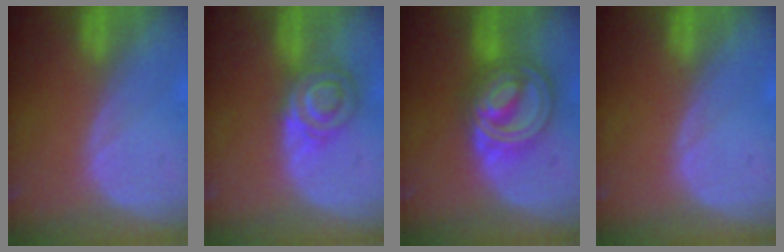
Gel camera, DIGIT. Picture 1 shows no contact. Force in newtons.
{"total": 5.9, "press": 5.8, "slide": 0.8}
{"total": 9.2, "press": 9.2, "slide": 0.7}
{"total": 0.0}